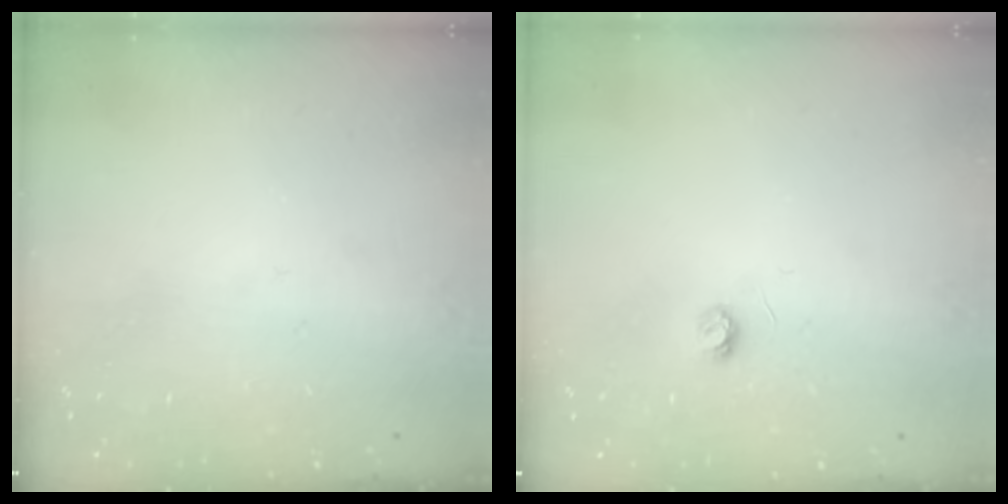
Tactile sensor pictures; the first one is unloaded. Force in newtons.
{"total": 3.2, "press": 3.2, "slide": 0.3}